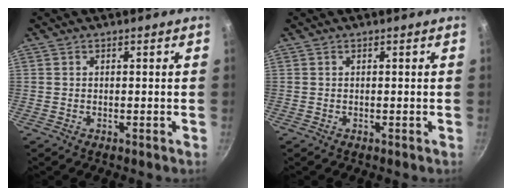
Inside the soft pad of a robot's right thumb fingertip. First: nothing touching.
{"total": 0.0}